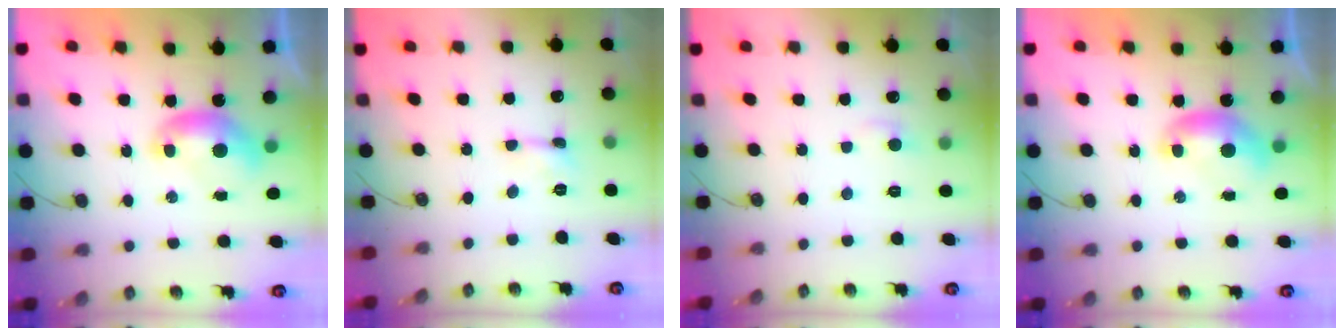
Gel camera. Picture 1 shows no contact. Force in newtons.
{"total": 1.0, "press": 1.0, "slide": 0.2}
{"total": 1.3, "press": 1.2, "slide": 0.5}
{"total": 0.0}